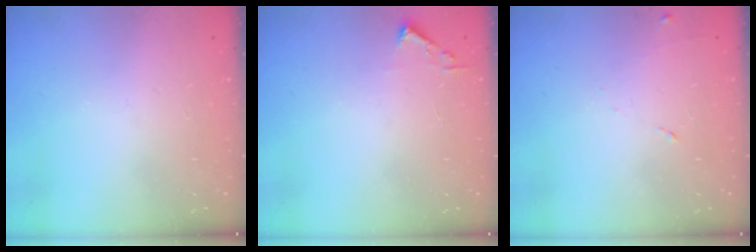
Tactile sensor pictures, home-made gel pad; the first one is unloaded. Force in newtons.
{"total": 2.4, "press": 2.4, "slide": 0.3}
{"total": 6.1, "press": 6.1, "slide": 0.6}